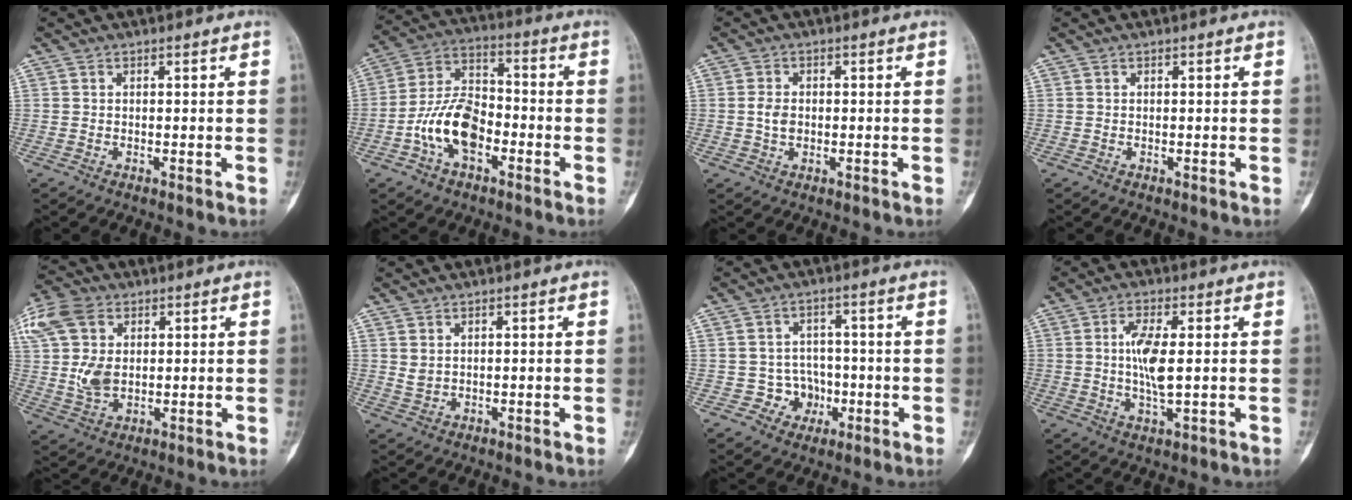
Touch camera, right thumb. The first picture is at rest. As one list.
[{"total": 12.3, "force": [-4.3, 7.1, 9.0], "torque": [-0.157, 0.039, -0.086]}, {"total": 2.9, "force": [-0.2, 2.1, 2.0], "torque": [-0.031, 0.001, -0.008]}, {"total": 0.0}, {"total": 12.7, "force": [3.2, 8.8, 8.7], "torque": [-0.174, 0.005, 0.063]}, {"total": 1.7, "force": [0.8, 1.1, 1.0], "torque": [-0.018, -0.005, 0.022]}, {"total": 5.2, "force": [-1.4, 4.9, 0.7], "torque": [0.029, 0.018, -0.020]}, {"total": 7.2, "force": [0.5, 2.2, 6.8], "torque": [-0.138, -0.009, 0.008]}]